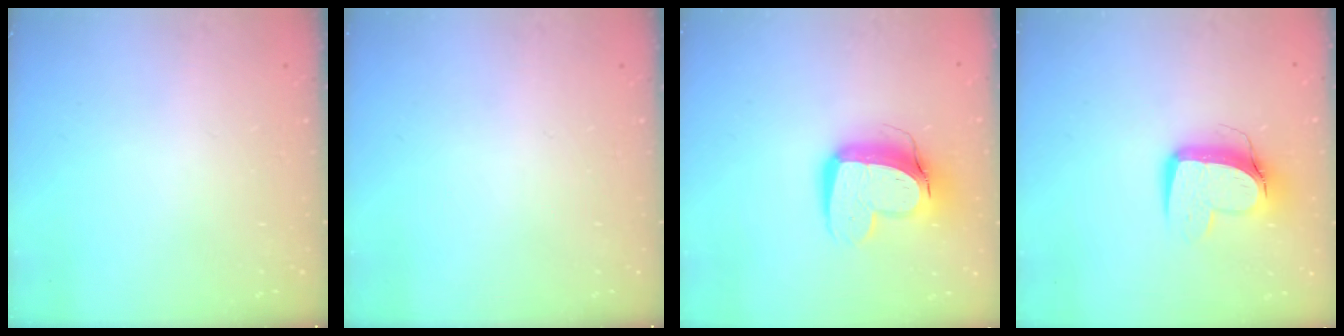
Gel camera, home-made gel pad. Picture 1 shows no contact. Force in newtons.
{"total": 0.0}
{"total": 13.5, "press": 13.4, "slide": 1.4}
{"total": 10.8, "press": 10.7, "slide": 1.1}